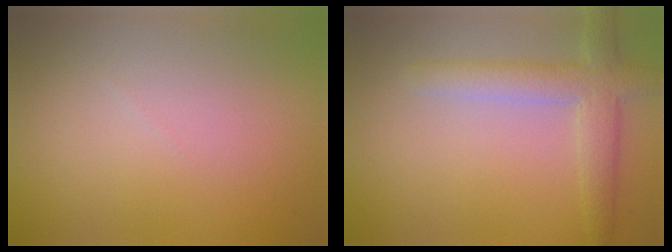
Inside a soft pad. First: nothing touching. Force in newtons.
{"total": 4.2, "press": 4.2, "slide": 0.3}